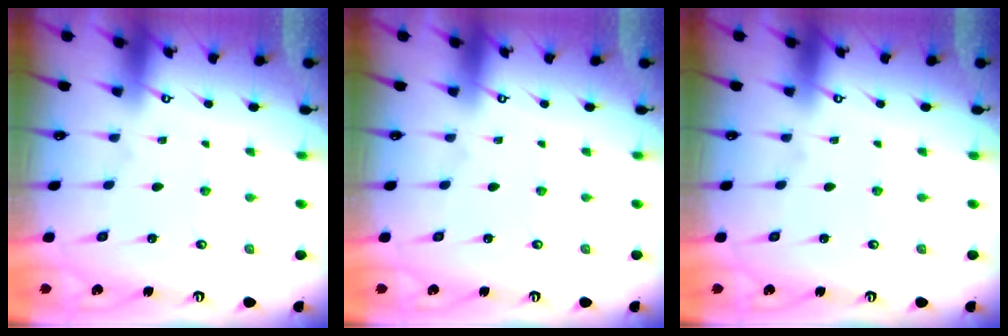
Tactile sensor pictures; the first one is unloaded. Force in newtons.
{"total": 0.0}
{"total": 0.0}